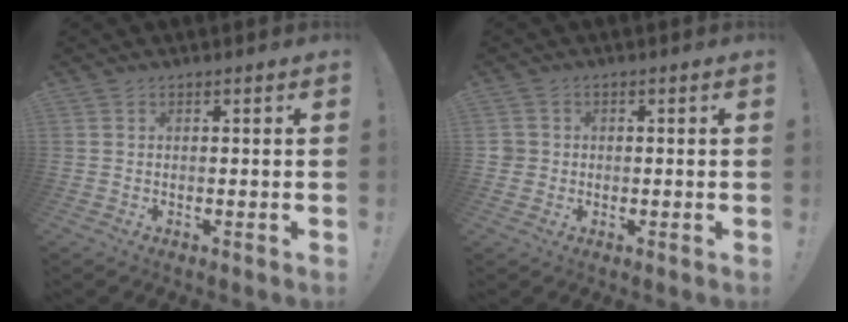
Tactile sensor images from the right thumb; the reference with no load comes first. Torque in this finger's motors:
{"motor_torque": [0.09, 0.32, 0.12, -0.46, 0.04]}